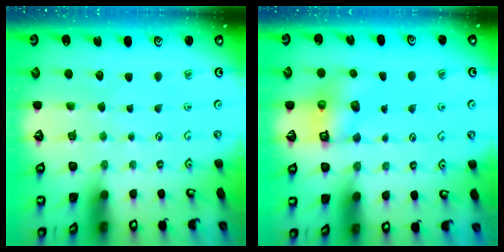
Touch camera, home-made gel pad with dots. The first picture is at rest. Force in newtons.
{"total": 6.8, "press": 6.8, "slide": 0.9}